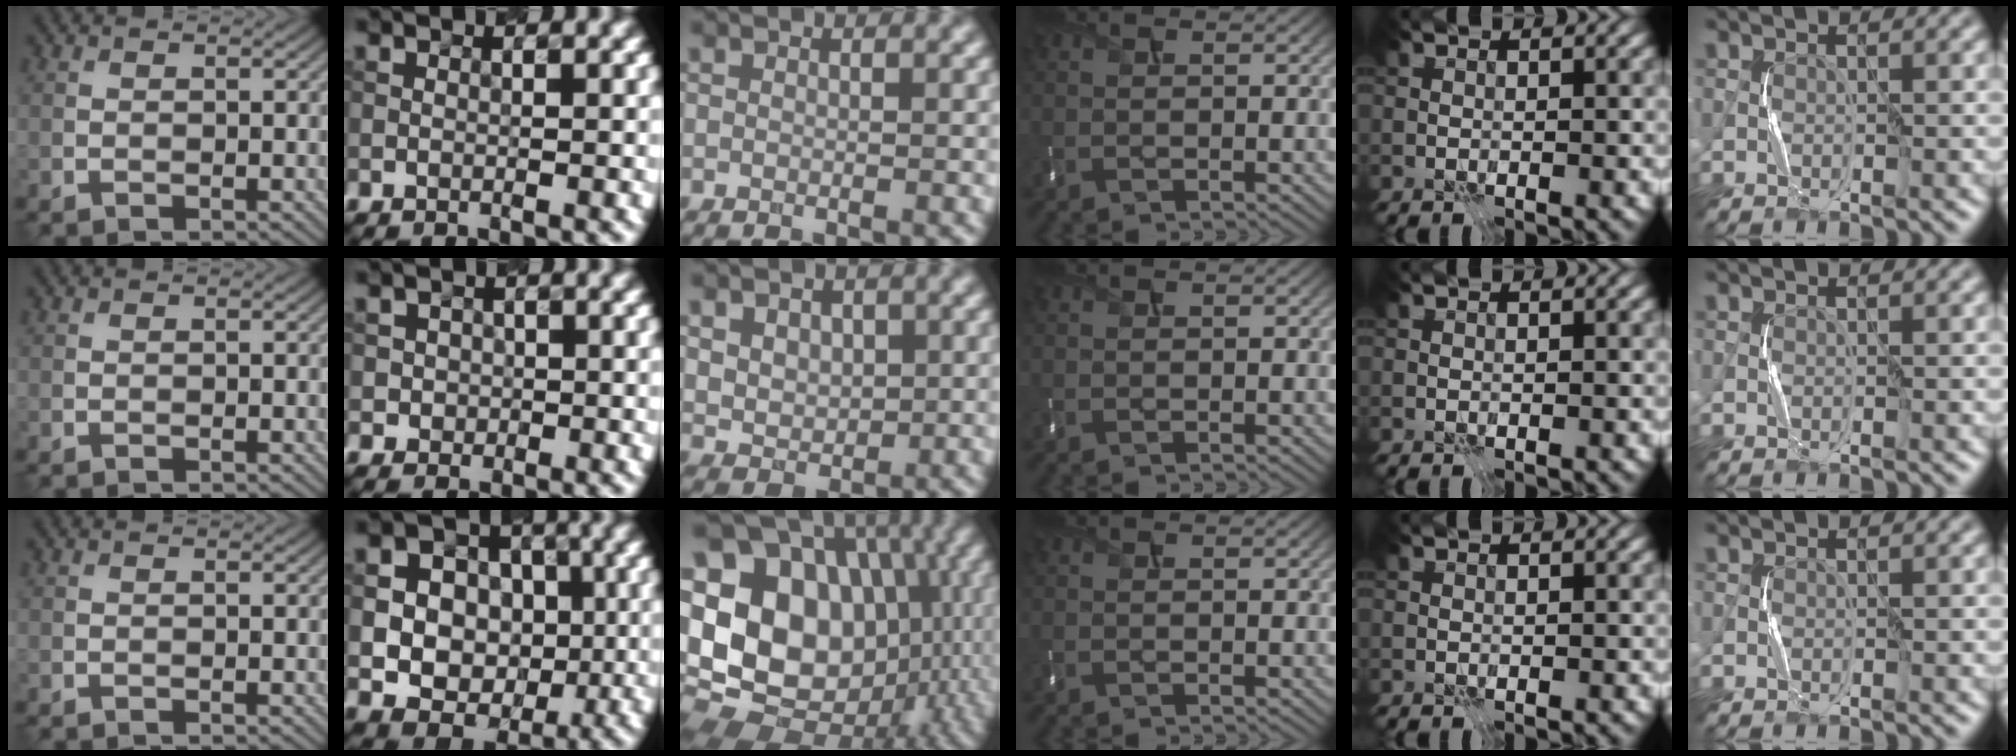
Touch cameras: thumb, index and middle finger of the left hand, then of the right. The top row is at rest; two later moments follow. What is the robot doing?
{"motion": "press", "object": "memory foam"}